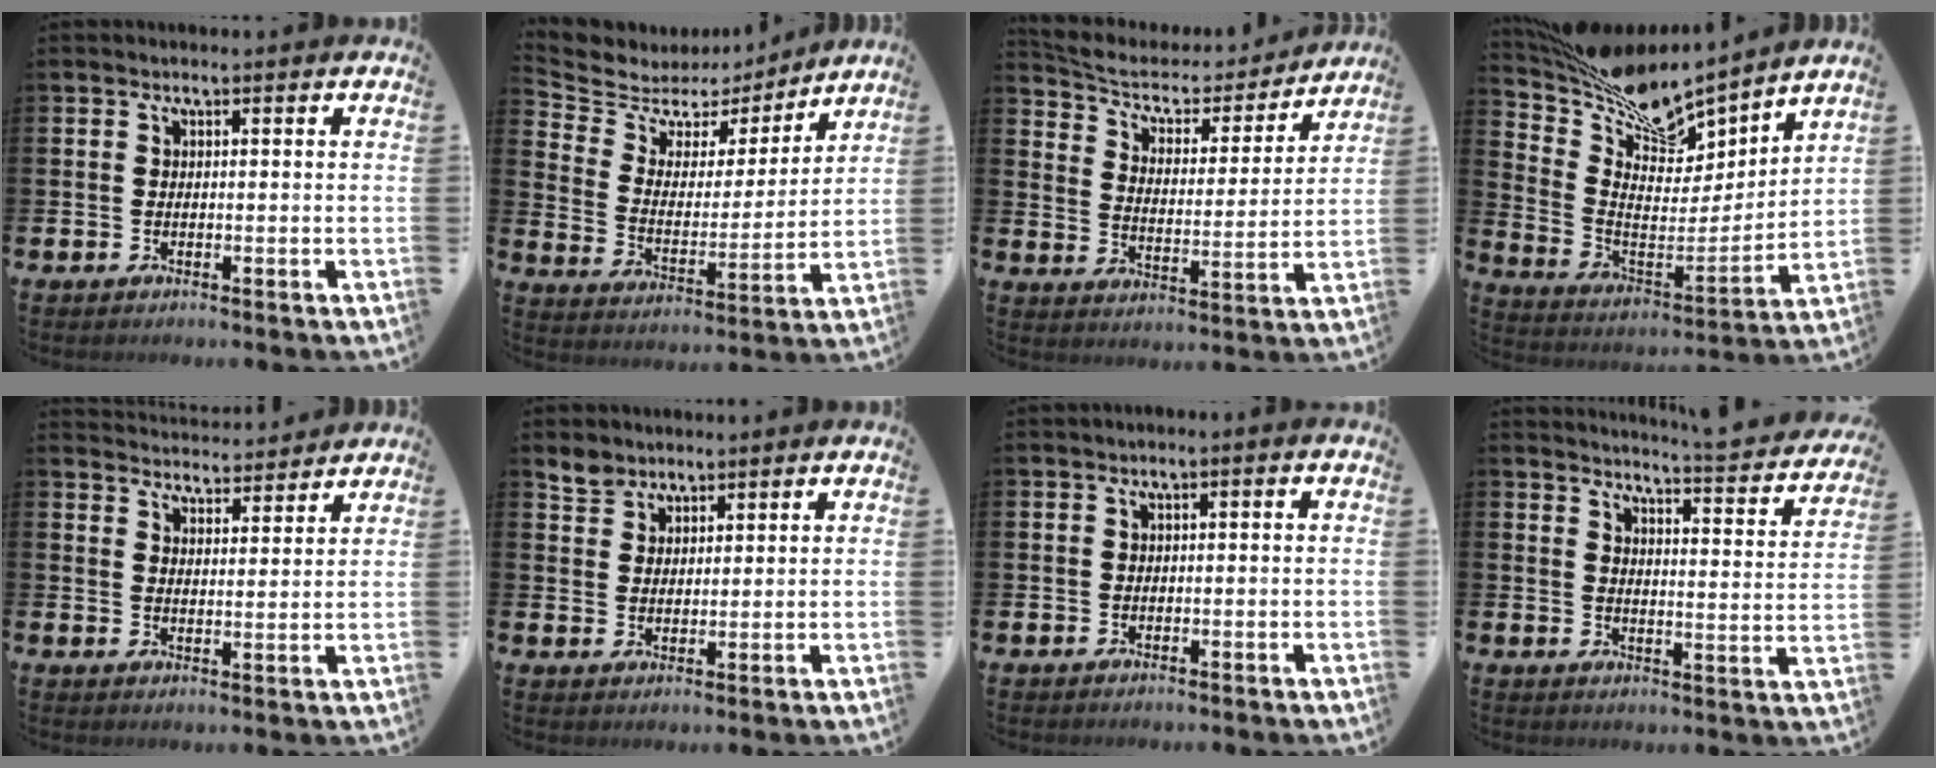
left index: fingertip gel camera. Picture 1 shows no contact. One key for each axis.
{"total": 6.2, "fx": 5.3, "fy": 3.2, "fz": 0.7, "tx": -0.059, "ty": -0.039, "tz": 0.089}
{"total": 6.0, "fx": 5.5, "fy": 2.1, "fz": 1.2, "tx": -0.061, "ty": -0.042, "tz": 0.091}
{"total": 11.9, "fx": 11.2, "fy": 2.8, "fz": 2.9, "tx": -0.102, "ty": -0.087, "tz": 0.195}
{"total": 4.3, "fx": 4.3, "fy": 0.3, "fz": -0.4, "tx": -0.006, "ty": -0.033, "tz": 0.075}
{"total": 3.4, "fx": 3.0, "fy": 1.6, "fz": 0.2, "tx": -0.005, "ty": -0.008, "tz": 0.055}
{"total": 0.6, "fx": -0.4, "fy": 0.1, "fz": 0.4, "tx": -0.014, "ty": 0.000, "tz": -0.005}
{"total": 4.0, "fx": 3.9, "fy": -0.3, "fz": 0.9, "tx": -0.024, "ty": -0.042, "tz": 0.060}